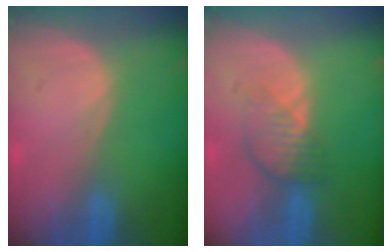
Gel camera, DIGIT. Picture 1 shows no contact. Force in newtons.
{"total": 3.9, "press": 3.7, "slide": 1.4}